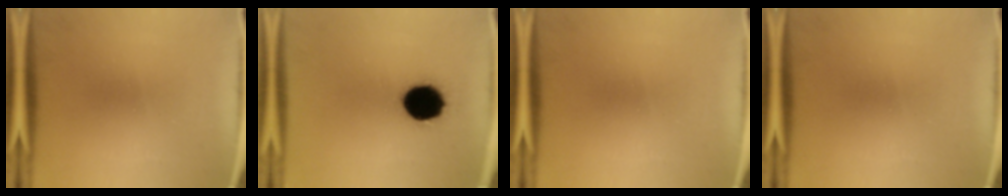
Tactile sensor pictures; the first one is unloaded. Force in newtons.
{"total": 13.7}
{"total": 0.0}
{"total": 0.0}